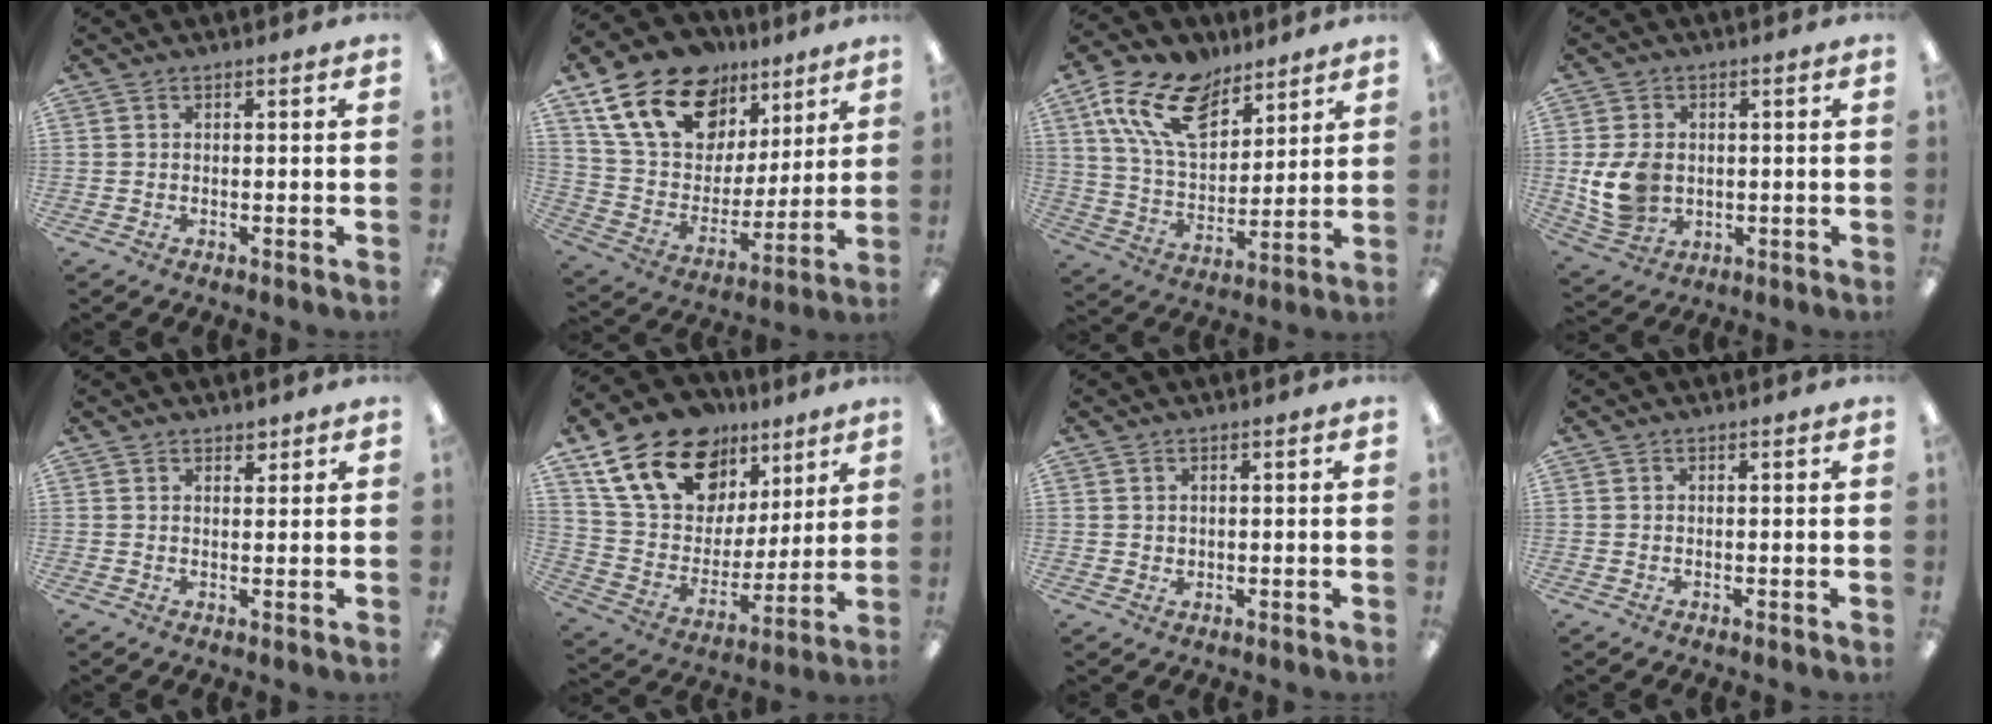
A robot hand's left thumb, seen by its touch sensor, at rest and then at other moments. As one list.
[{"total": 22.2, "force": [13.0, 14.2, 11.0], "torque": [-0.200, -0.052, 0.243]}, {"total": 18.0, "force": [10.2, 10.4, 10.6], "torque": [-0.203, -0.026, 0.193]}, {"total": 9.4, "force": [-0.1, 7.3, 5.9], "torque": [-0.137, 0.008, 0.001]}, {"total": 2.0, "force": [1.6, 1.0, 0.5], "torque": [0.005, -0.007, 0.026]}, {"total": 21.9, "force": [13.4, 13.8, 10.4], "torque": [-0.187, -0.061, 0.251]}, {"total": 1.1, "force": [0.7, 0.9, 0.1], "torque": [-0.002, 0.003, 0.012]}, {"total": 0.0}]